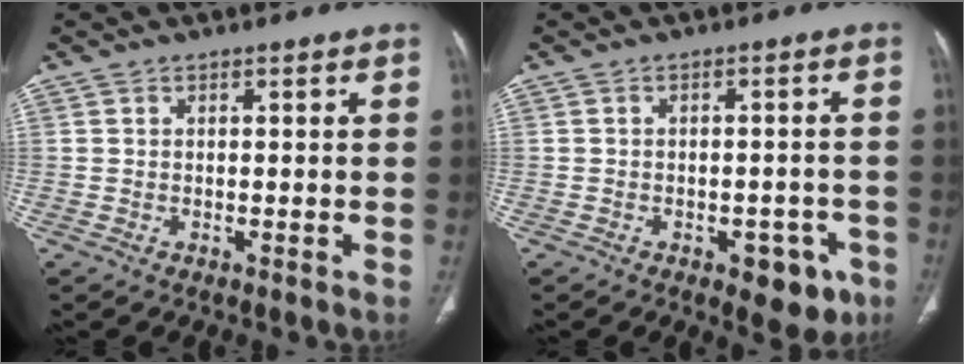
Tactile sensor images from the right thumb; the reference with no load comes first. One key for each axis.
{"total": 7.2, "fx": -3.7, "fy": 4.0, "fz": 4.7, "tx": -0.030, "ty": 0.018, "tz": -0.041}